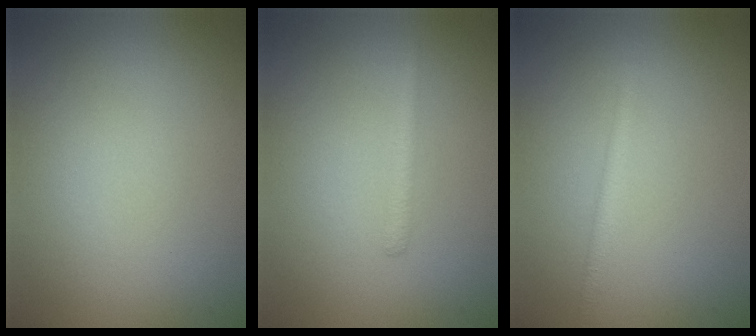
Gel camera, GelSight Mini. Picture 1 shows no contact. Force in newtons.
{"total": 1.1, "press": 1.1, "slide": 0.1}
{"total": 1.6, "press": 1.6, "slide": 0.0}